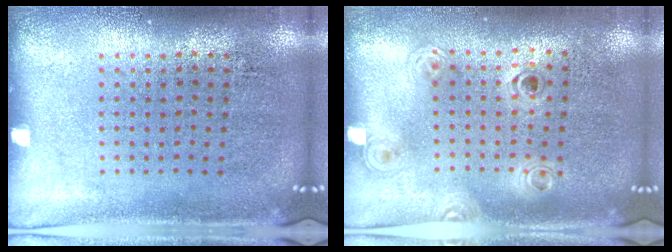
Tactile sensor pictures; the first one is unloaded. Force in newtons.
{"total": 1.2, "press": 1.0, "slide": 0.7}